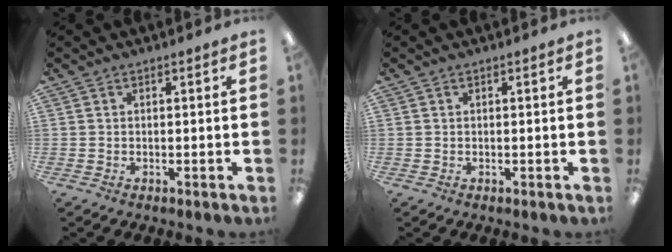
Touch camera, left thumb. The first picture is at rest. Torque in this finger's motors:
{"motor_torque": [-0.03, 0.15, -0.26, 0.08, 0.00]}